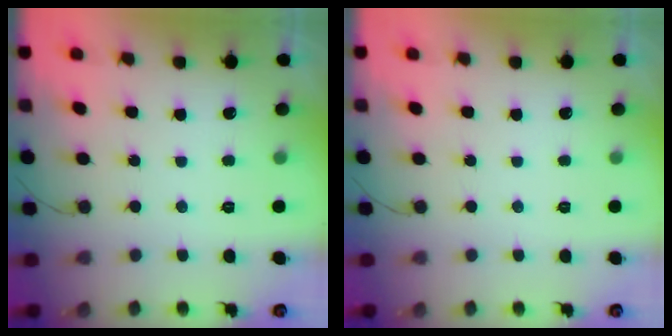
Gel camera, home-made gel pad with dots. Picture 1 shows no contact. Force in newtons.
{"total": 0.0}